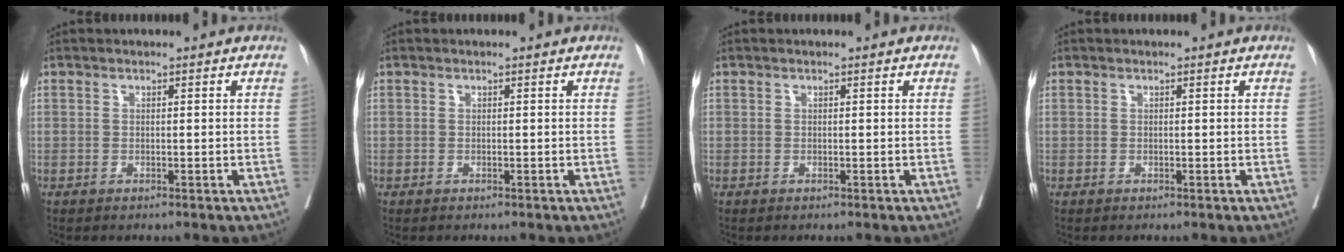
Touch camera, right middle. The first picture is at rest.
{"total": 0.0}
{"total": 0.0}
{"total": 0.0}